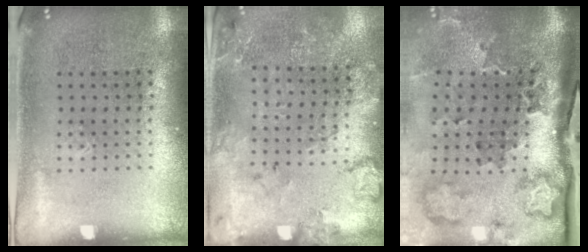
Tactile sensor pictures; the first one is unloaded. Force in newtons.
{"total": 1.8, "press": 1.7, "slide": 0.6}
{"total": 3.7, "press": 2.4, "slide": 2.8}